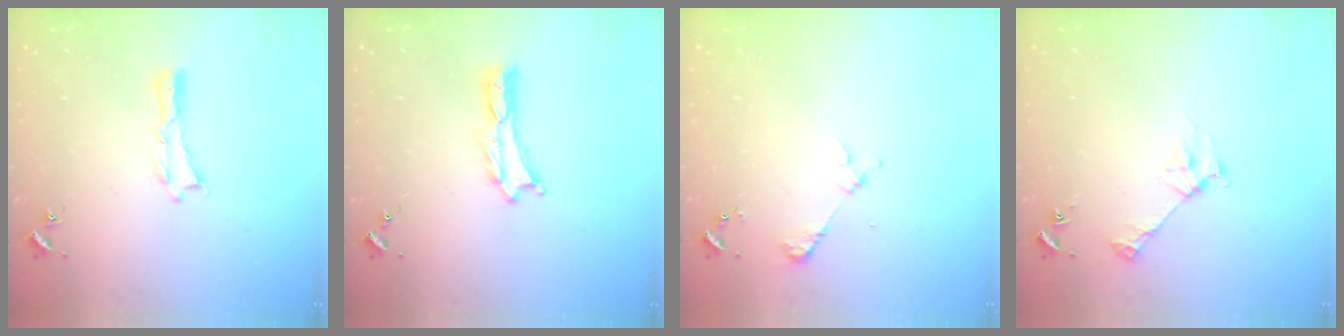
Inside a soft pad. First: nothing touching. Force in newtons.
{"total": 0.0}
{"total": 2.2, "press": 2.2, "slide": 0.2}
{"total": 2.8, "press": 2.8, "slide": 0.3}